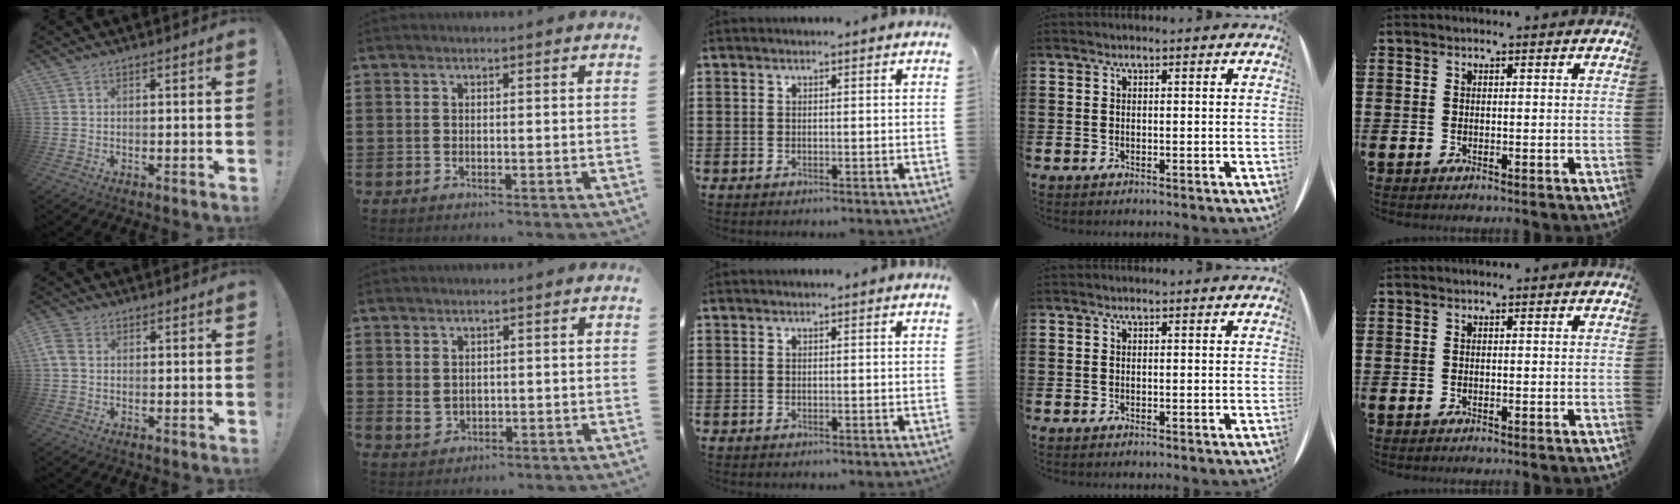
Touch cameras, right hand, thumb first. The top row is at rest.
{"thumb": {"total": 4.5, "force": [0.5, 3.5, 2.9], "torque": [-0.069, 0.006, 0.011]}, "index": {"total": 1.9, "force": [0.6, 1.4, 1.1], "torque": [-0.023, 0.003, 0.013]}}